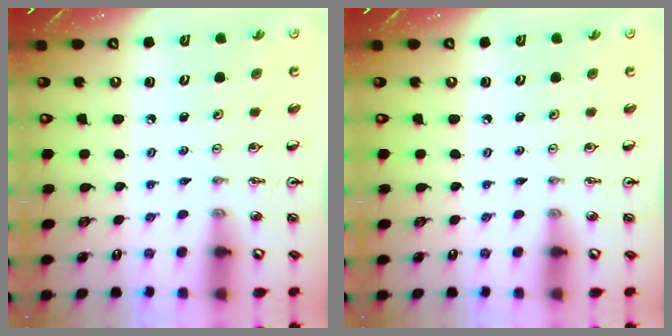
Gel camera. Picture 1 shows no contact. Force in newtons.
{"total": 0.0}